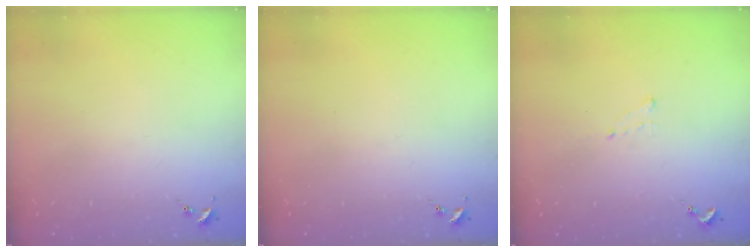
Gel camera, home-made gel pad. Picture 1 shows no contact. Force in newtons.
{"total": 0.0}
{"total": 4.5, "press": 4.5, "slide": 0.5}